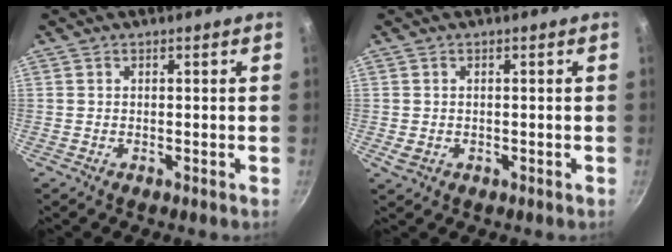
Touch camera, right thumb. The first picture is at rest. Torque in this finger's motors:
{"motor_torque": [0.26, 0.35, 0.10, 0.13, 0.00]}